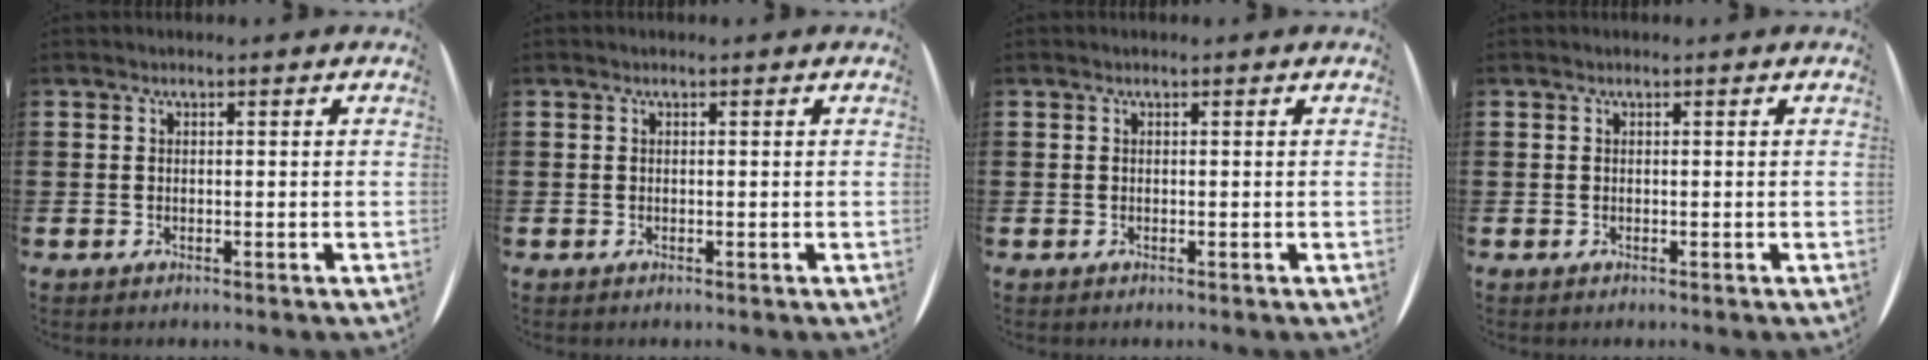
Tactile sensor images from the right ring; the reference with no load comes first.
{"total": 0.0}
{"total": 0.0}
{"total": 0.0}